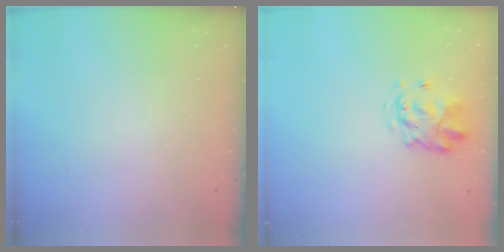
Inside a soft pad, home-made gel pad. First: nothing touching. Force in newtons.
{"total": 3.8, "press": 3.4, "slide": 1.7}